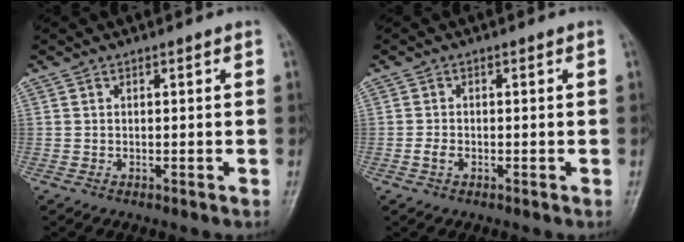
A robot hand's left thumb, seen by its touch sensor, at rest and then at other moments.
{"total": 1.7, "force": [-0.7, 1.1, 1.1], "torque": [-0.023, 0.001, -0.016]}